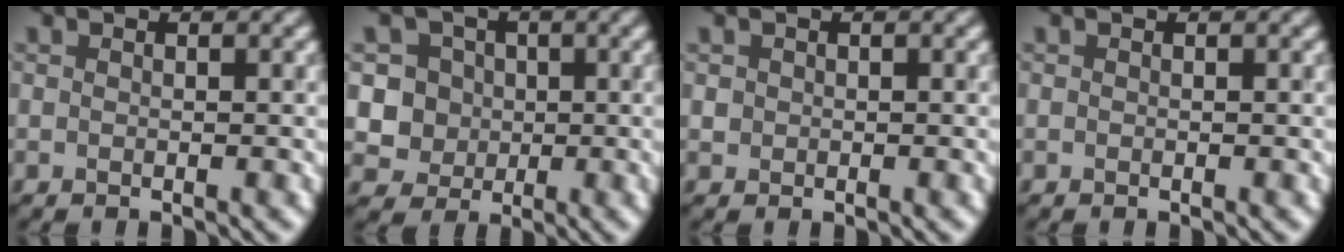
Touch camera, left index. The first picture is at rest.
{"total": 5.4, "force": [1.1, 5.1, 1.5], "torque": [-0.011, 0.023, 0.008]}
{"total": 0.7, "force": [-0.1, 0.7, -0.1], "torque": [0.006, 0.001, -0.003]}
{"total": 0.0}